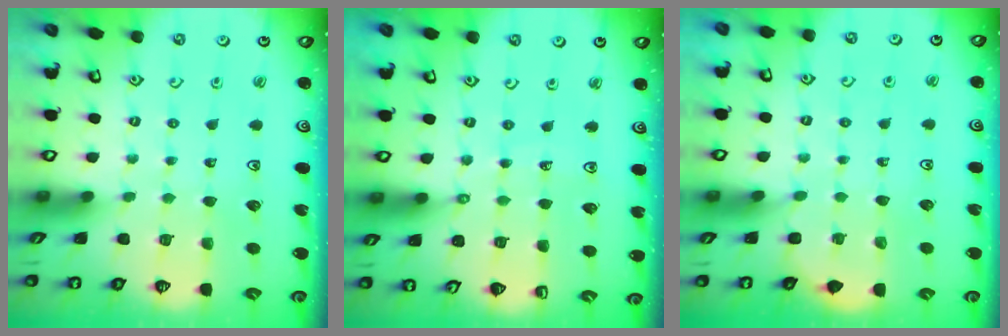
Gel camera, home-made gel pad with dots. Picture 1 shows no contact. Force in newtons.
{"total": 4.9, "press": 4.5, "slide": 1.7}
{"total": 3.2, "press": 3.2, "slide": 0.2}